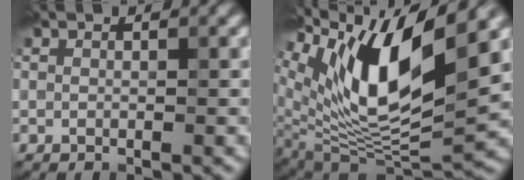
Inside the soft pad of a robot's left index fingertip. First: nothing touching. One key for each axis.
{"total": 13.3, "fx": 6.0, "fy": 4.2, "fz": 11.1, "tx": -0.212, "ty": 0.000, "tz": 0.114}